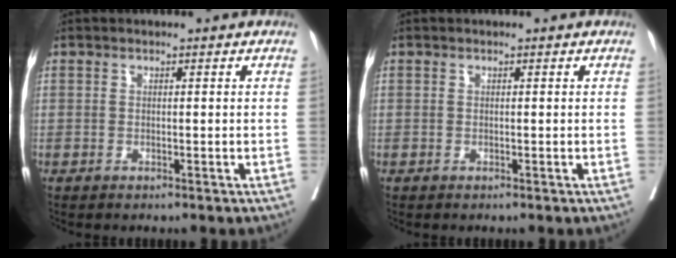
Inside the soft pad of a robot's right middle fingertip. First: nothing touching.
{"total": 0.0}